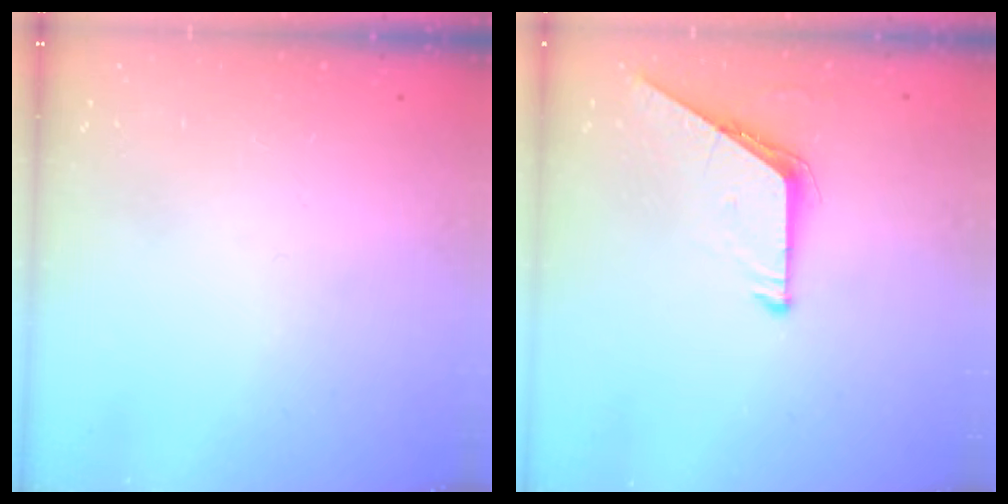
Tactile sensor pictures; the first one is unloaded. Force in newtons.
{"total": 6.5, "press": 6.4, "slide": 0.5}